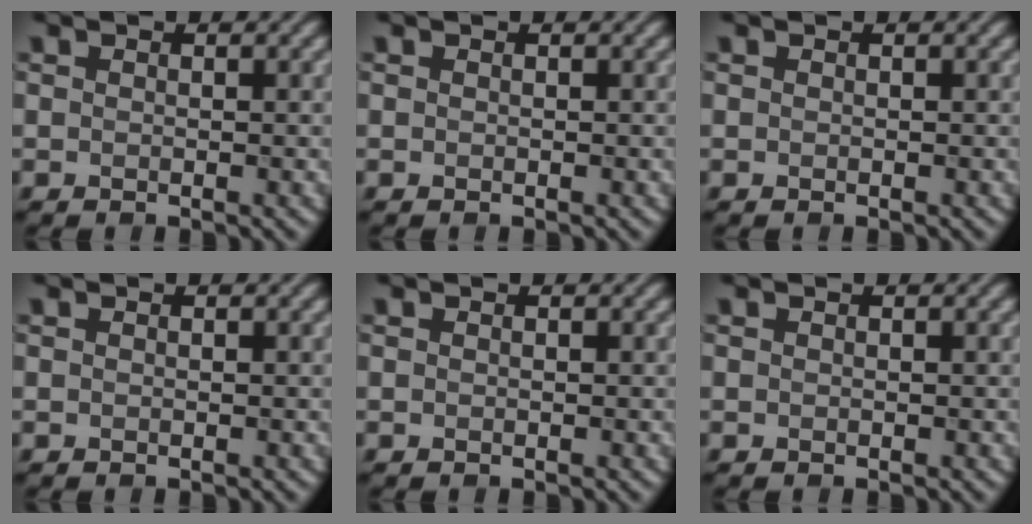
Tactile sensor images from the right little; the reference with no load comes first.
{"total": 0.0}
{"total": 0.0}
{"total": 0.0}
{"total": 0.0}
{"total": 0.0}